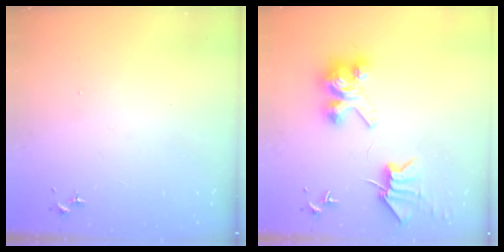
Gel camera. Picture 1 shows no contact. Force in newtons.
{"total": 8.7, "press": 8.6, "slide": 1.2}